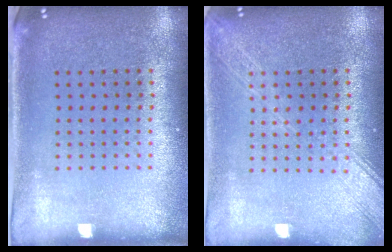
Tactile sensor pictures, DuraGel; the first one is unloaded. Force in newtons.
{"total": 3.4, "press": 3.4, "slide": 0.4}